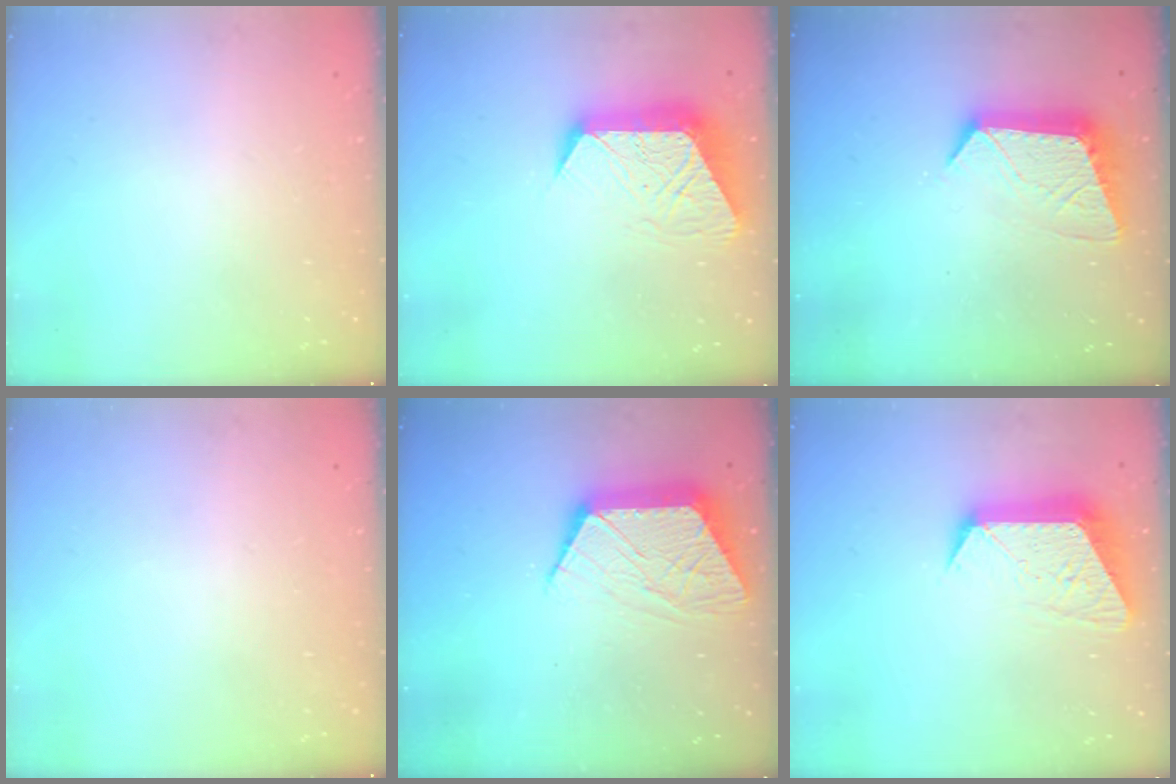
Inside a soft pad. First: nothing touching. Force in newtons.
{"total": 12.8, "press": 12.7, "slide": 1.0}
{"total": 11.5, "press": 11.4, "slide": 0.9}
{"total": 0.0}
{"total": 12.4, "press": 12.4, "slide": 0.8}
{"total": 12.1, "press": 12.1, "slide": 1.0}